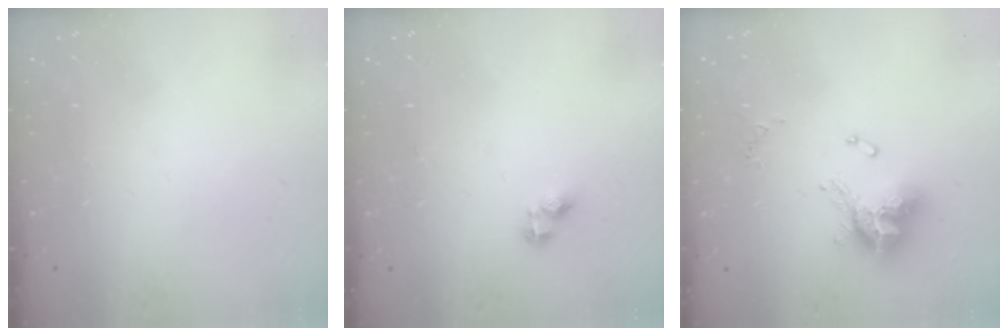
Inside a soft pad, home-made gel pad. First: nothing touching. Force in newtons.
{"total": 2.8, "press": 2.8, "slide": 0.3}
{"total": 12.6, "press": 12.5, "slide": 1.4}